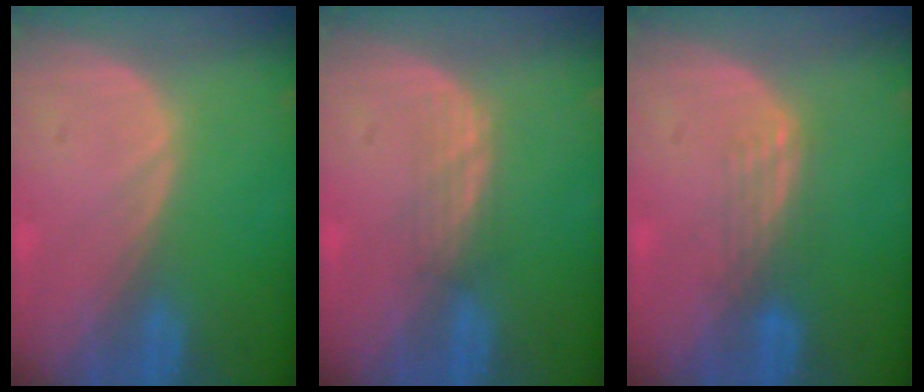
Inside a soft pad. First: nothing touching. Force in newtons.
{"total": 2.1, "press": 2.1, "slide": 0.2}
{"total": 3.1, "press": 2.6, "slide": 1.7}